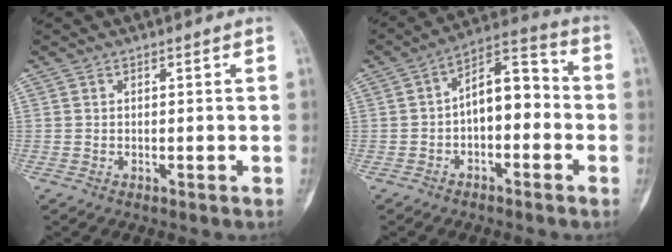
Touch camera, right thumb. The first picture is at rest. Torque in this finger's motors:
{"motor_torque": [0.15, 0.12, 0.11, -0.05, 0.15]}